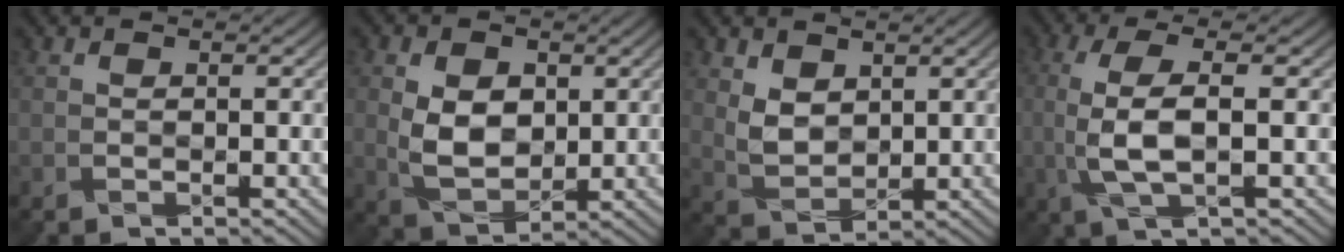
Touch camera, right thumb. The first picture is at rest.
{"total": 6.1, "force": [0.7, 4.3, 4.2], "torque": [-0.090, -0.006, 0.018]}
{"total": 3.5, "force": [2.0, 2.4, 1.5], "torque": [-0.044, -0.011, 0.048]}
{"total": 5.5, "force": [-0.6, 1.5, 5.3], "torque": [-0.119, 0.006, -0.013]}